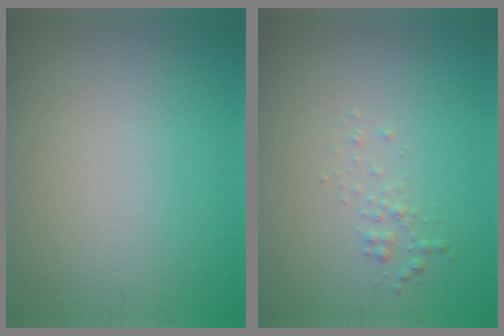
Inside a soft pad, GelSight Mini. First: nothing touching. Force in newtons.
{"total": 0.9, "press": 0.9, "slide": 0.0}